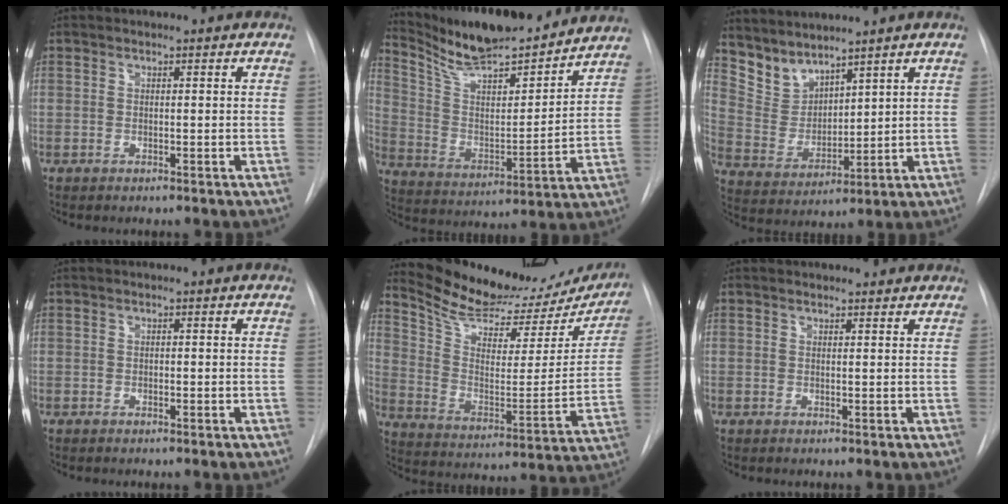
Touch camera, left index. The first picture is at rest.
{"total": 20.8, "force": [18.9, 3.1, 8.1], "torque": [-0.138, -0.008, 0.304]}
{"total": 6.9, "force": [6.6, 1.8, 0.7], "torque": [-0.032, 0.007, 0.154]}
{"total": 0.0}
{"total": 25.7, "force": [23.3, 7.7, 7.4], "torque": [-0.116, -0.049, 0.321]}
{"total": 3.1, "force": [3.0, 0.8, 0.2], "torque": [-0.005, 0.006, 0.032]}